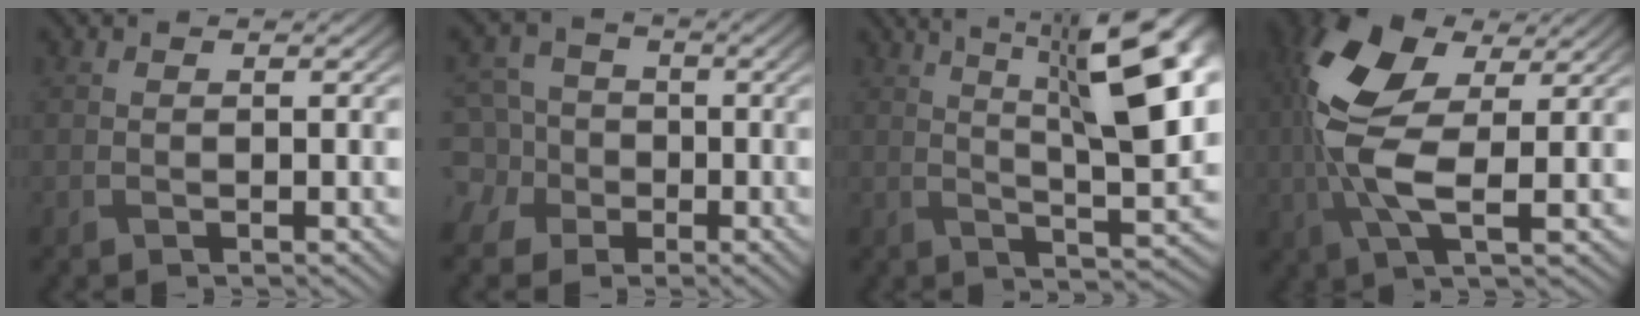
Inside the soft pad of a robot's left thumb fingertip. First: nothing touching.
{"total": 7.3, "force": [-2.2, 6.6, 2.1], "torque": [-0.067, 0.001, -0.065]}
{"total": 15.2, "force": [5.5, 4.1, 13.5], "torque": [-0.179, 0.023, 0.081]}
{"total": 12.0, "force": [2.0, 6.4, 10.0], "torque": [-0.235, 0.006, 0.031]}